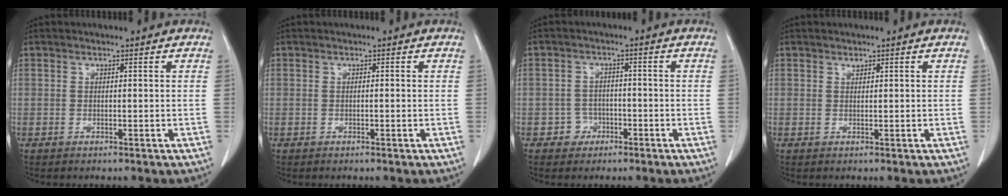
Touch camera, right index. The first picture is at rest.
{"total": 0.0}
{"total": 3.0, "force": [-1.4, 2.7, -0.1], "torque": [0.012, 0.015, -0.025]}
{"total": 0.5, "force": [0.5, 0.2, 0.1], "torque": [-0.002, -0.003, 0.006]}